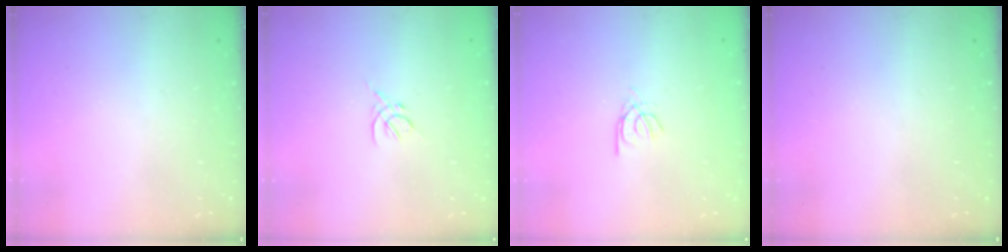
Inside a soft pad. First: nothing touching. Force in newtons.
{"total": 2.6, "press": 2.5, "slide": 0.7}
{"total": 2.3, "press": 2.3, "slide": 0.2}
{"total": 0.0}